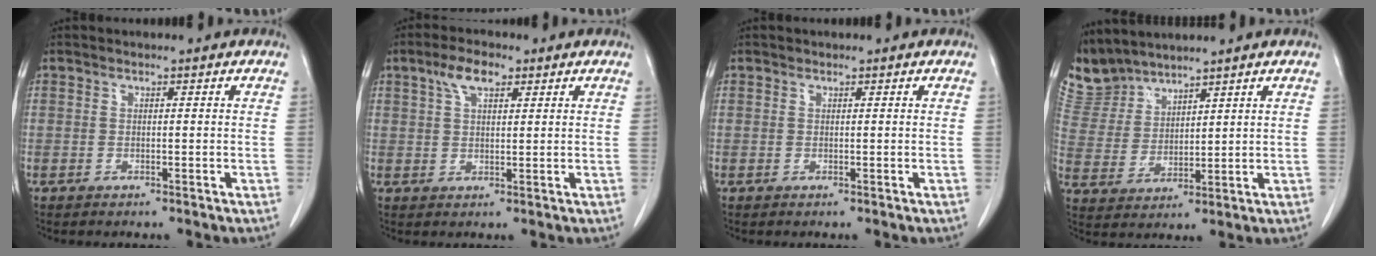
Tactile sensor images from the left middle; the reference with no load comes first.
{"total": 4.7, "force": [2.6, 1.8, 3.4], "torque": [-0.072, 0.013, 0.051]}
{"total": 0.0}
{"total": 7.0, "force": [6.8, 1.2, -0.1], "torque": [-0.015, 0.011, 0.158]}